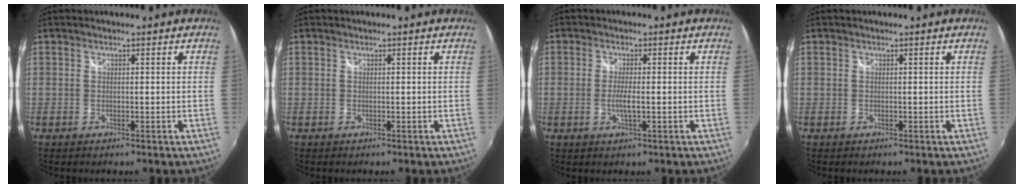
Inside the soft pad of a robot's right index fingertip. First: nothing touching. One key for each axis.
{"total": 0.0}
{"total": 3.1, "fx": -0.6, "fy": 0.3, "fz": 3.0, "tx": -0.057, "ty": -0.007, "tz": -0.011}
{"total": 0.0}